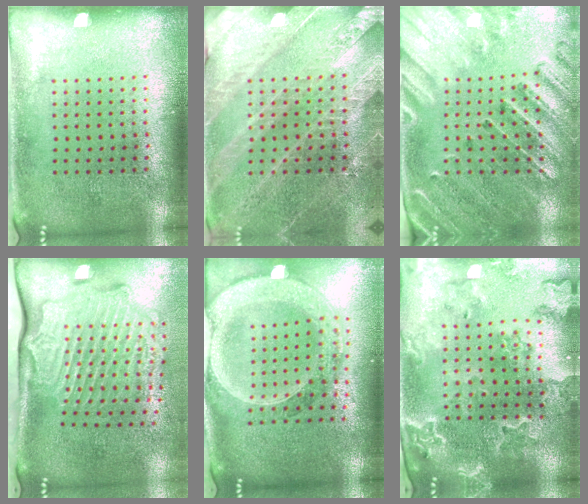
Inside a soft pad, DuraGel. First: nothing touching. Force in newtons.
{"total": 3.0, "press": 2.9, "slide": 0.9}
{"total": 2.8, "press": 2.6, "slide": 0.9}
{"total": 3.1, "press": 2.3, "slide": 2.1}
{"total": 2.8, "press": 2.4, "slide": 1.4}
{"total": 2.2, "press": 2.1, "slide": 0.4}